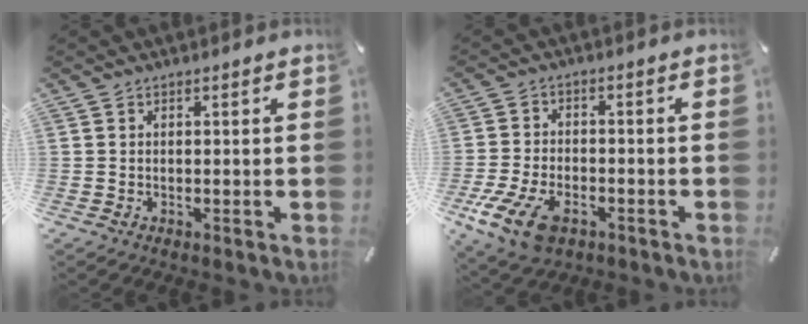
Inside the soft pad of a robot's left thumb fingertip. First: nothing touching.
{"total": 11.1, "force": [-5.6, 6.6, 7.0], "torque": [-0.158, 0.014, -0.100]}